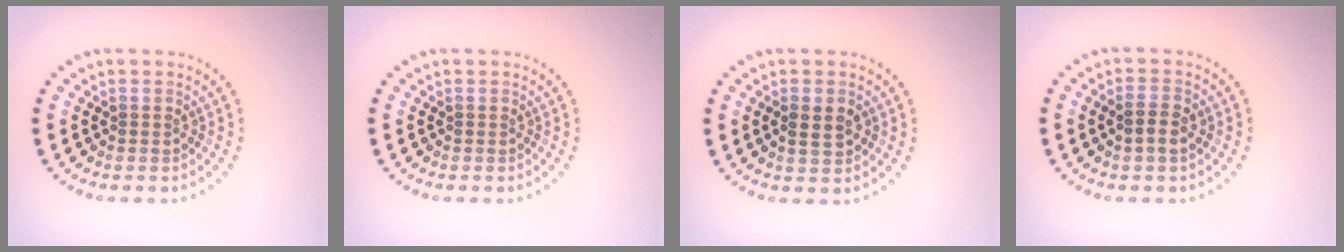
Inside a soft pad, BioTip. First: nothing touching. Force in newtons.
{"total": 0.0}
{"total": 1.8, "press": 1.8, "slide": 0.1}
{"total": 2.1, "press": 2.0, "slide": 0.3}